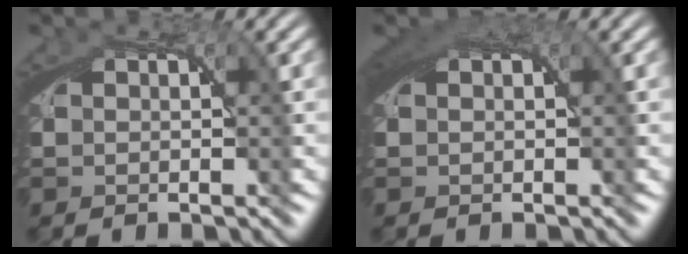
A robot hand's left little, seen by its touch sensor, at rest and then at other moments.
{"total": 2.2, "force": [0.7, 1.3, 1.6], "torque": [-0.034, -0.003, 0.012]}